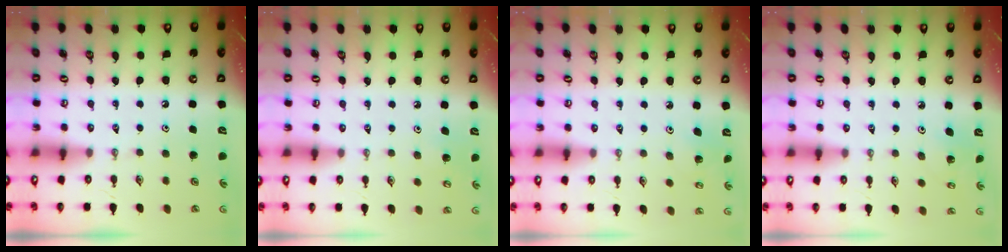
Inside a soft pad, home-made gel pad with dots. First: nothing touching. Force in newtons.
{"total": 5.9, "press": 5.9, "slide": 0.6}
{"total": 2.8, "press": 2.8, "slide": 0.2}
{"total": 1.8, "press": 1.8, "slide": 0.1}